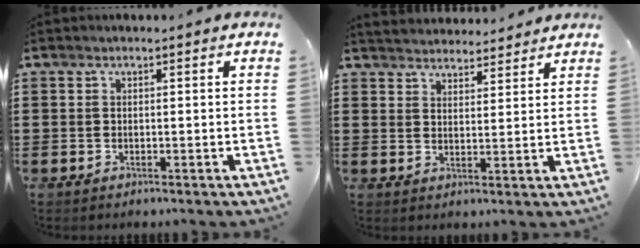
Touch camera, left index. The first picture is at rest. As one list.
[{"total": 3.2, "force": [3.2, 0.4, -0.3], "torque": [-0.007, -0.012, 0.058]}]